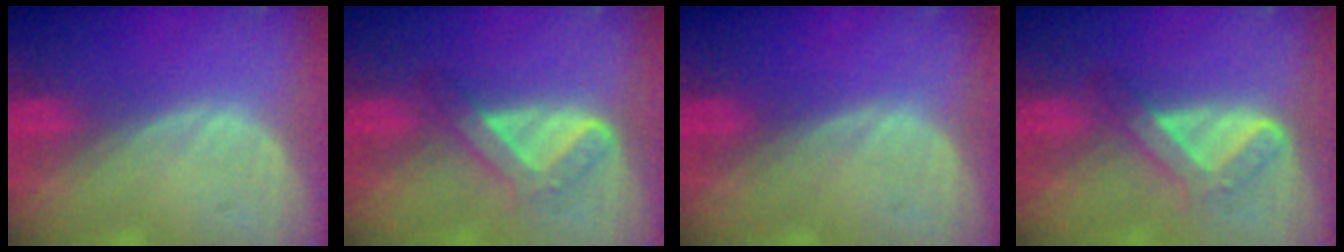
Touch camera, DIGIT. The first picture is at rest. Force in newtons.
{"total": 4.5, "press": 4.4, "slide": 0.7}
{"total": 0.0}
{"total": 4.5, "press": 4.4, "slide": 0.7}